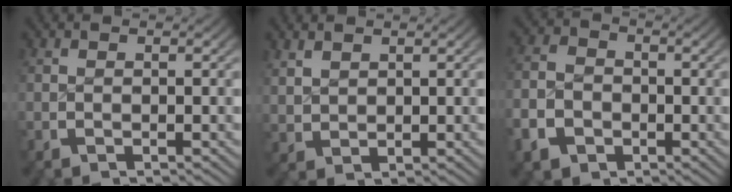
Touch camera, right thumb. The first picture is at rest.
{"total": 1.8, "force": [1.5, 0.9, 0.6], "torque": [-0.010, 0.000, 0.039]}
{"total": 5.8, "force": [-1.9, 4.8, 2.6], "torque": [-0.063, -0.018, -0.025]}